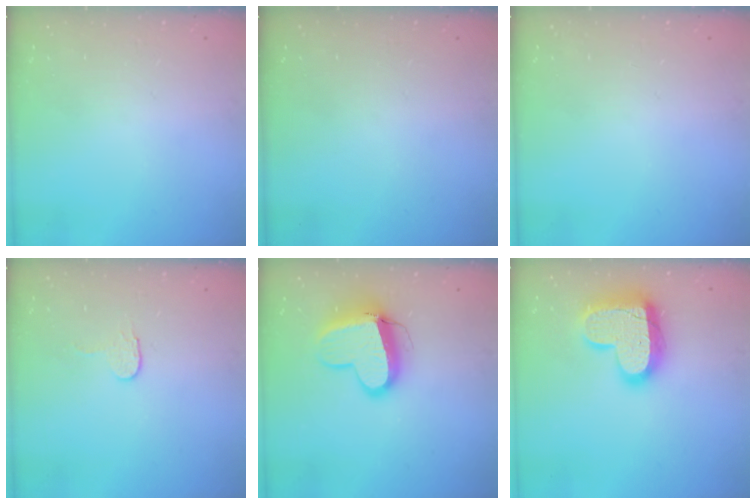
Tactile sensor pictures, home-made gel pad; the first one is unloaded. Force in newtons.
{"total": 0.0}
{"total": 0.0}
{"total": 3.2, "press": 3.2, "slide": 0.3}
{"total": 12.4, "press": 12.3, "slide": 1.7}
{"total": 18.0, "press": 17.9, "slide": 1.3}